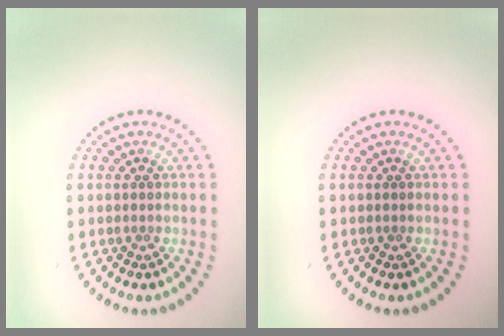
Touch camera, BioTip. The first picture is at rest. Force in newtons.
{"total": 0.0}